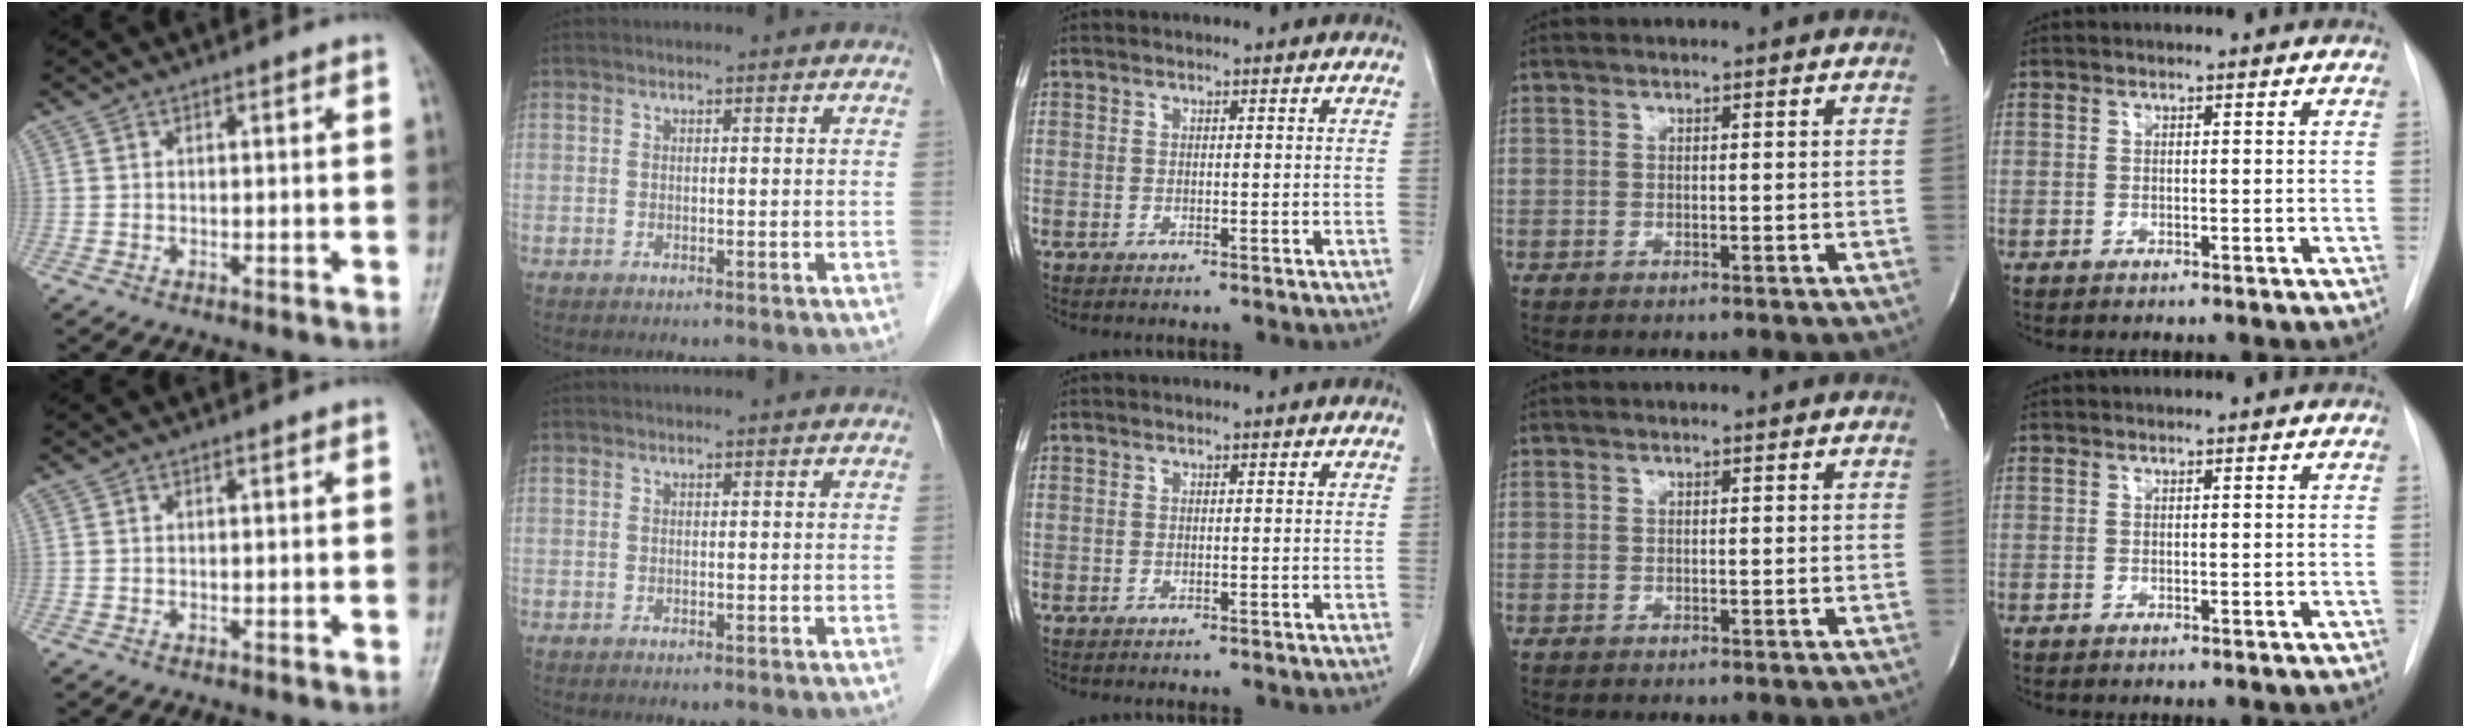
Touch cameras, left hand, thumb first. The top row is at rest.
{}